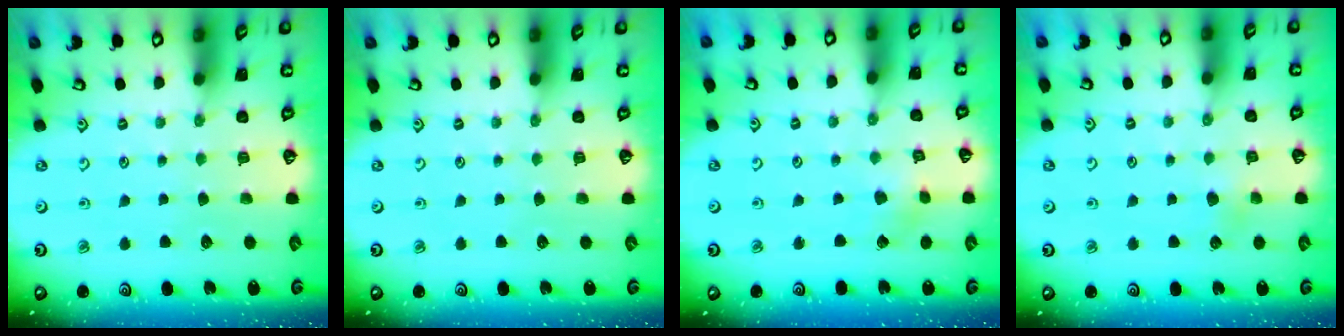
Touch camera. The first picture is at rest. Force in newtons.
{"total": 0.0}
{"total": 2.1, "press": 2.1, "slide": 0.0}
{"total": 2.6, "press": 2.6, "slide": 0.5}